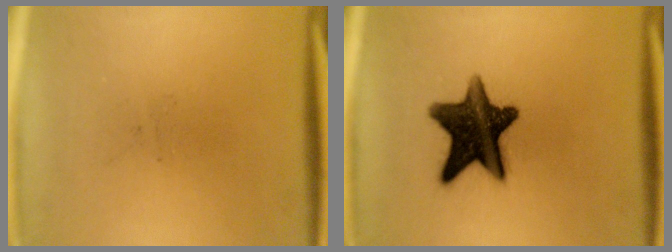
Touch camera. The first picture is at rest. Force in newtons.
{"total": 14.3}